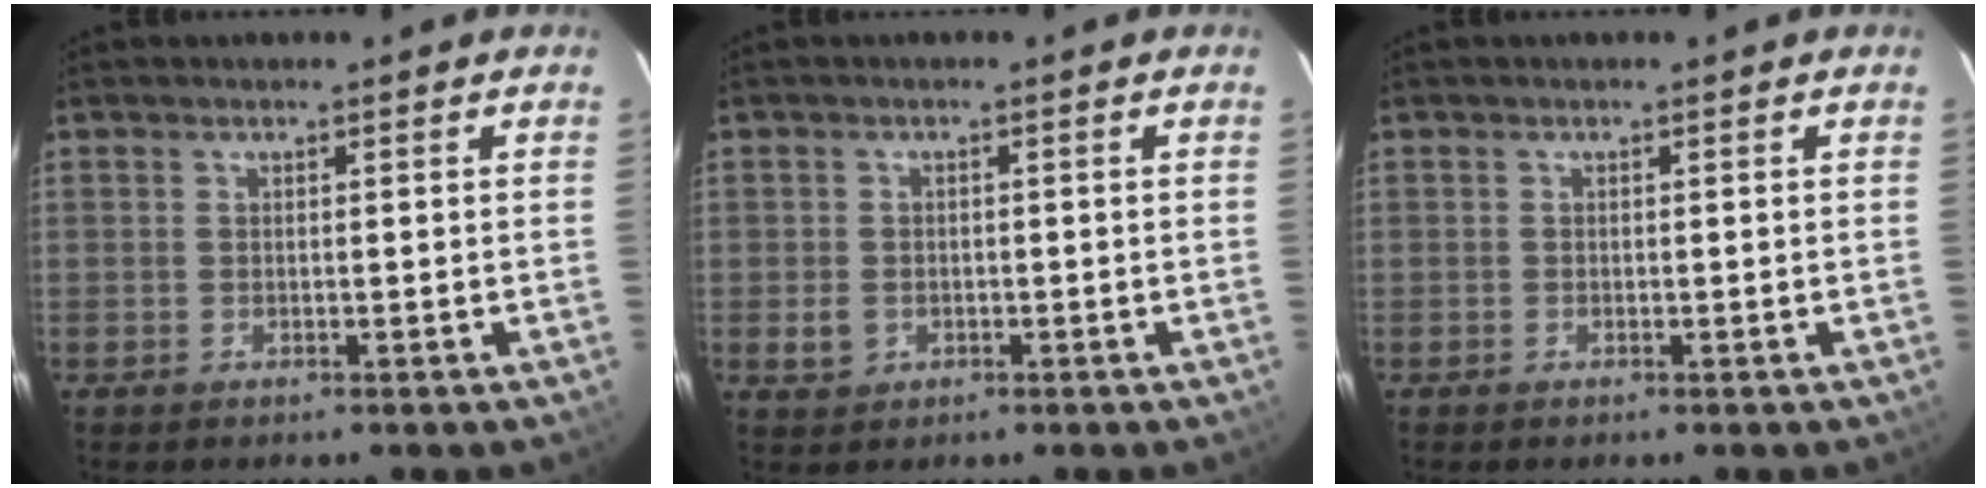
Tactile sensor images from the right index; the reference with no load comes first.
{"total": 2.9, "force": [-0.8, 2.6, 1.1], "torque": [-0.023, 0.001, -0.008]}
{"total": 0.0}